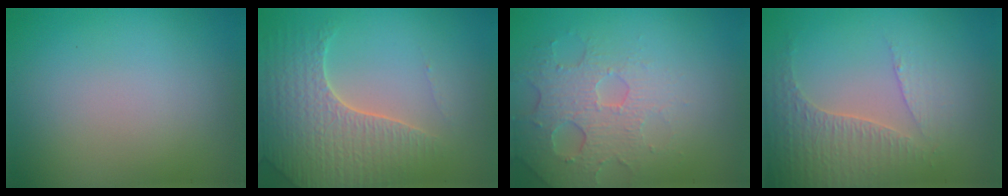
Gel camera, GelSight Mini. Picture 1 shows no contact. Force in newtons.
{"total": 4.6, "press": 4.5, "slide": 1.1}
{"total": 4.9, "press": 3.4, "slide": 3.5}
{"total": 4.2, "press": 3.0, "slide": 2.9}